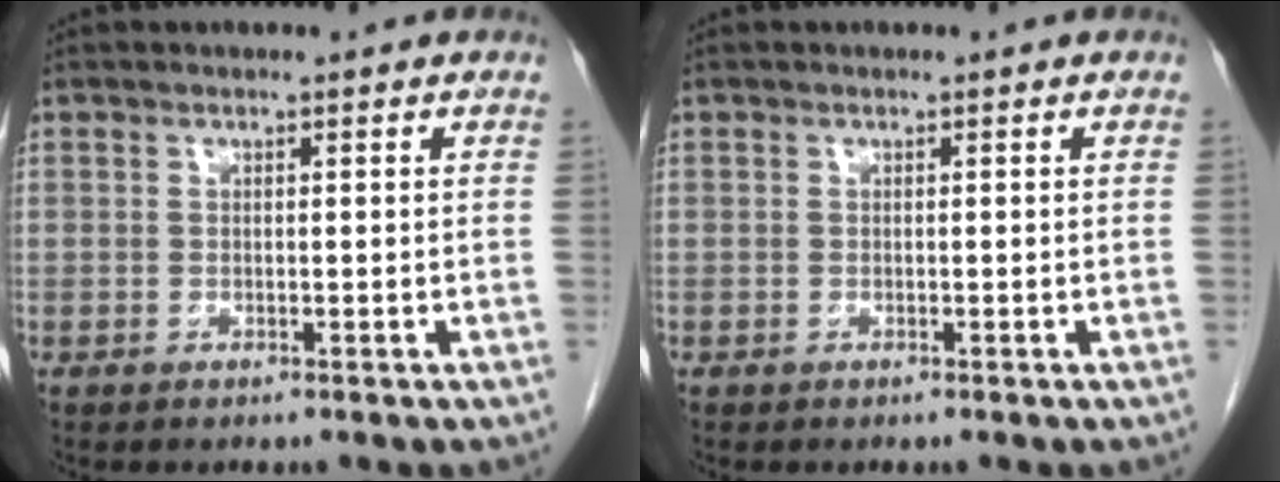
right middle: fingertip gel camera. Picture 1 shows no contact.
{"total": 0.0}